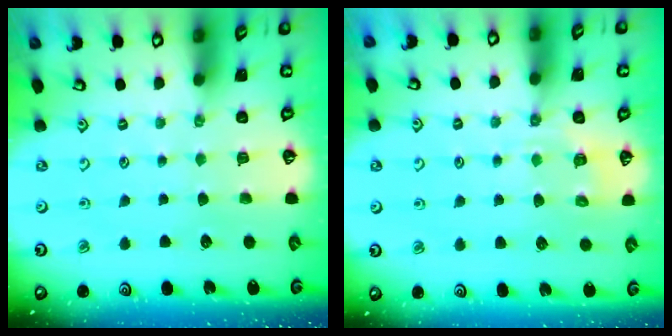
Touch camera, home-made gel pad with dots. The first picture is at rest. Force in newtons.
{"total": 6.8, "press": 6.7, "slide": 1.1}